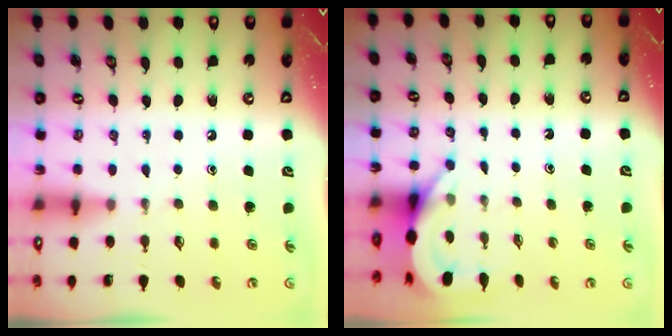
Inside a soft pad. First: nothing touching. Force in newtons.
{"total": 5.5, "press": 5.5, "slide": 0.3}